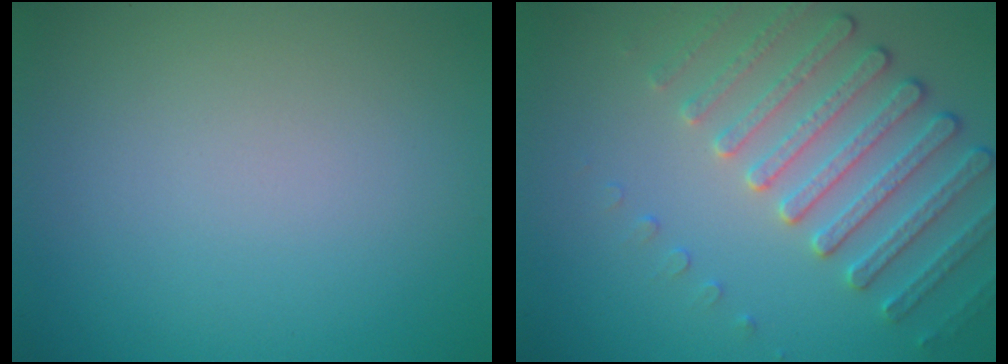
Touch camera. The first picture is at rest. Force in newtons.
{"total": 4.3, "press": 4.1, "slide": 1.3}